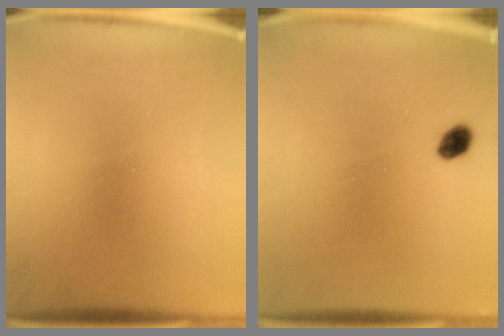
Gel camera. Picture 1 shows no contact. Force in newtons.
{"total": 2.2}